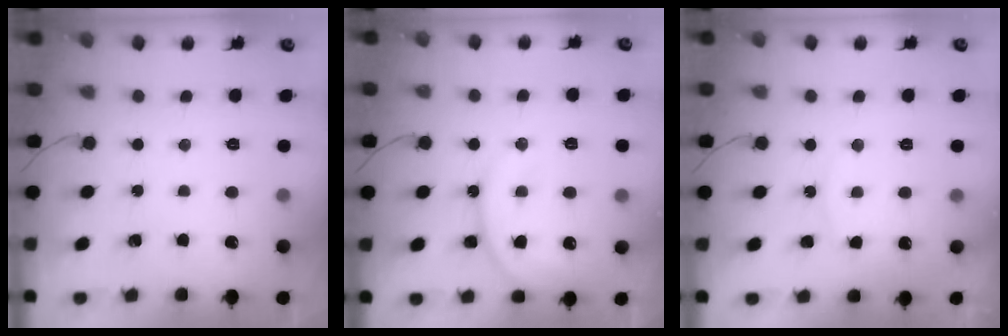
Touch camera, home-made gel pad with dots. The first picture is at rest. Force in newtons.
{"total": 14.5, "press": 14.4, "slide": 1.5}
{"total": 6.4, "press": 6.4, "slide": 0.7}